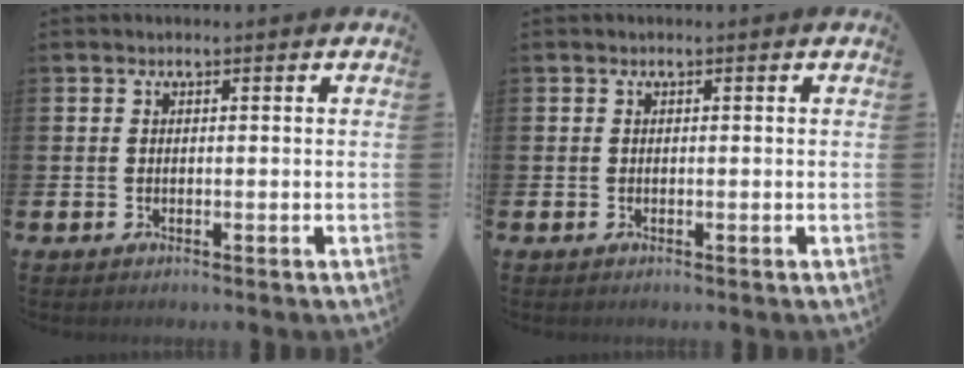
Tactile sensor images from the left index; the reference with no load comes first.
{"total": 0.0}